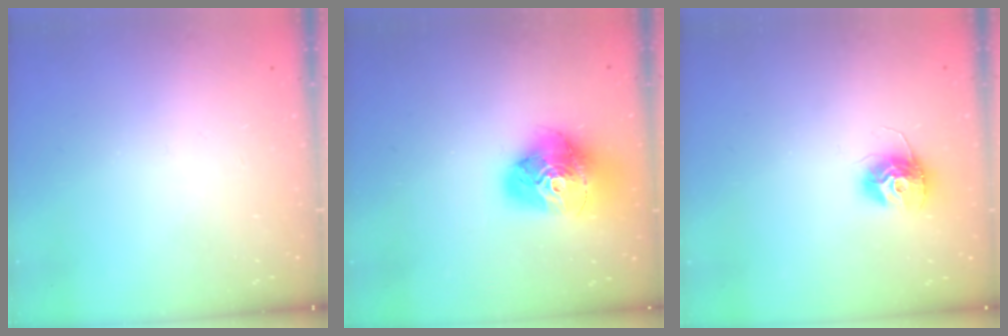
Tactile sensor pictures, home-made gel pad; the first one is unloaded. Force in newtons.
{"total": 17.2, "press": 17.1, "slide": 1.9}
{"total": 11.2, "press": 11.2, "slide": 0.7}